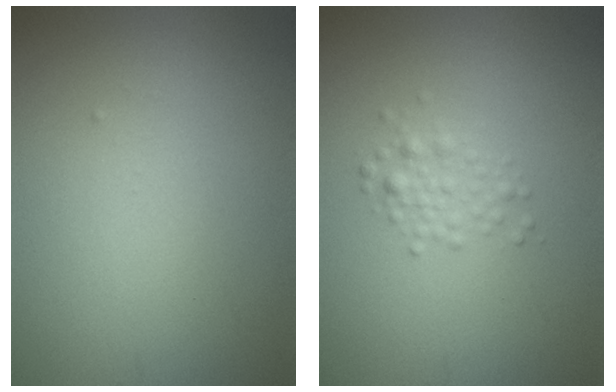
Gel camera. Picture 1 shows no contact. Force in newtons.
{"total": 1.6, "press": 1.6, "slide": 0.0}